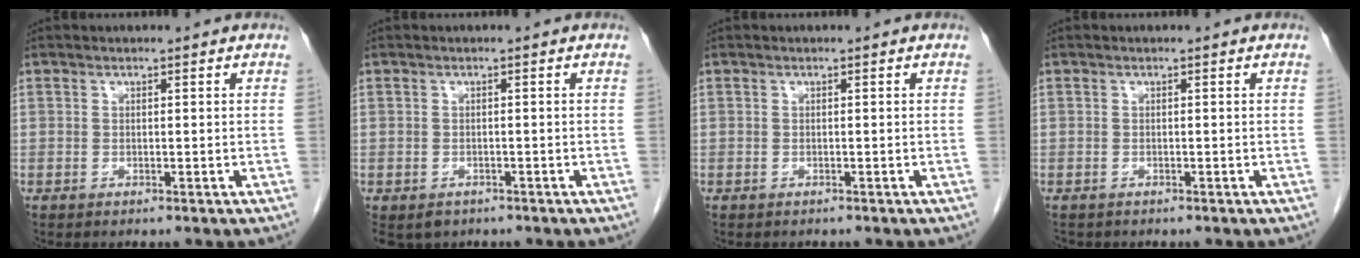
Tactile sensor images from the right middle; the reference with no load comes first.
{"total": 4.8, "force": [-3.0, 3.5, 1.4], "torque": [-0.025, -0.002, -0.042]}
{"total": 0.7, "force": [-0.7, 0.3, 0.1], "torque": [-0.013, -0.002, -0.011]}
{"total": 1.3, "force": [-1.2, 0.6, 0.3], "torque": [-0.016, -0.004, -0.016]}